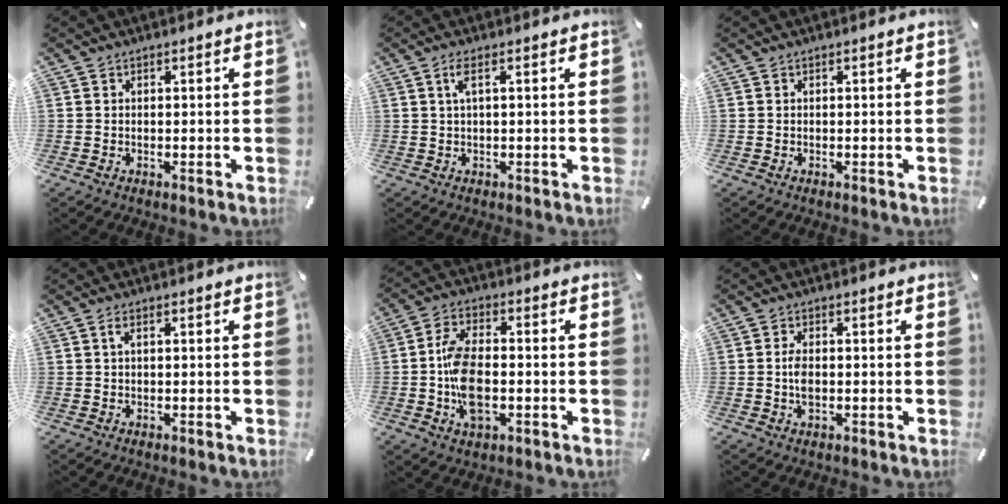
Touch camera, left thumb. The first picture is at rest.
{"total": 3.1, "force": [0.8, 0.6, 2.9], "torque": [-0.060, 0.004, 0.012]}
{"total": 0.0}
{"total": 1.5, "force": [0.4, 0.6, 1.3], "torque": [-0.027, 0.005, 0.004]}
{"total": 10.1, "force": [-1.9, 5.5, 8.2], "torque": [-0.166, 0.001, -0.036]}
{"total": 3.5, "force": [-0.3, 1.9, 2.9], "torque": [-0.068, -0.003, -0.010]}